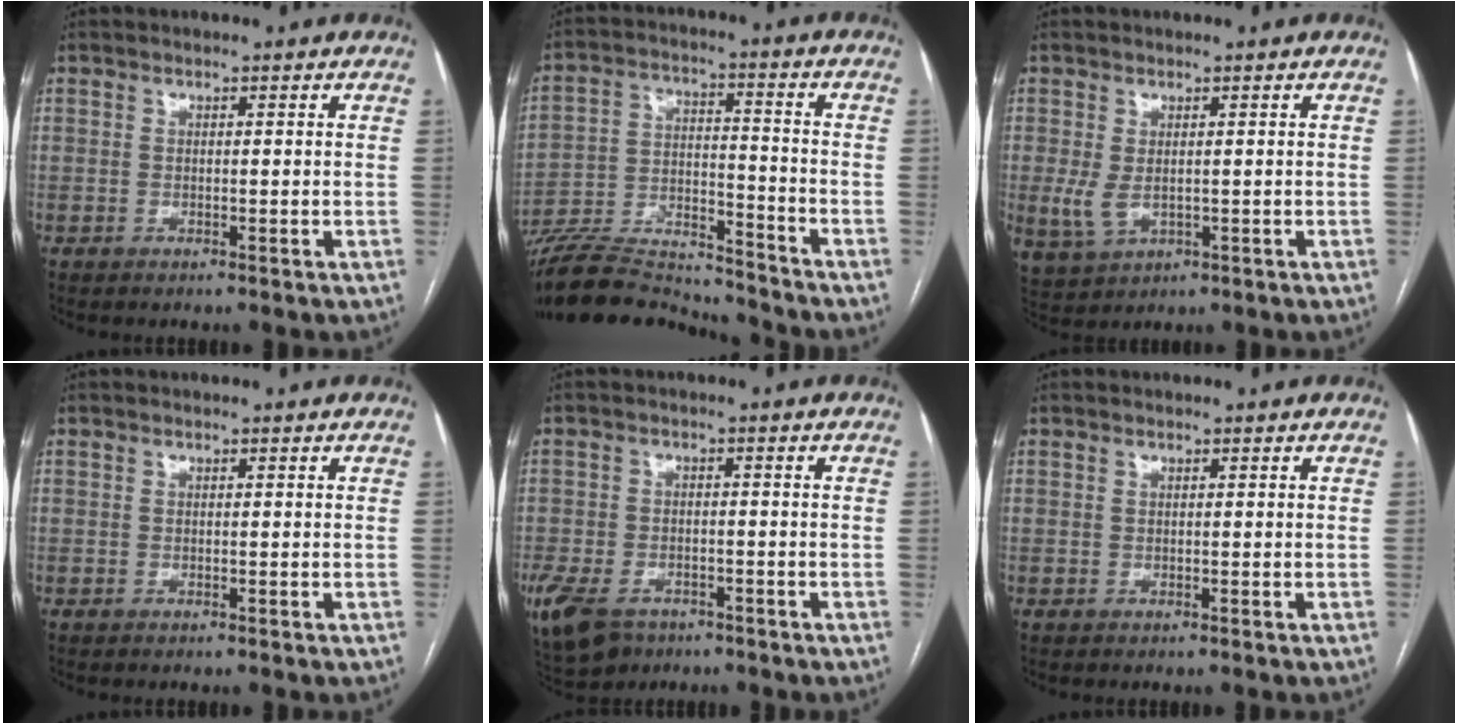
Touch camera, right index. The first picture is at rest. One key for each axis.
{"total": 17.1, "fx": -16.6, "fy": 1.7, "fz": 4.0, "tx": -0.084, "ty": 0.006, "tz": -0.278}
{"total": 4.1, "fx": -0.2, "fy": 2.3, "fz": 3.3, "tx": -0.078, "ty": -0.008, "tz": 0.010}
{"total": 0.0}
{"total": 14.4, "fx": -8.0, "fy": 9.7, "fz": 7.1, "tx": -0.206, "ty": -0.014, "tz": -0.121}
{"total": 0.0}